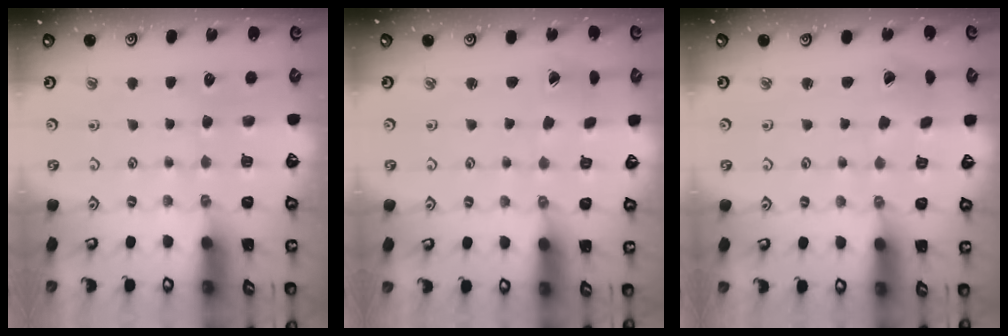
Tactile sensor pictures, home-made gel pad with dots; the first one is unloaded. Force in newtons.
{"total": 1.3, "press": 1.3, "slide": 0.0}
{"total": 1.2, "press": 1.2, "slide": 0.1}